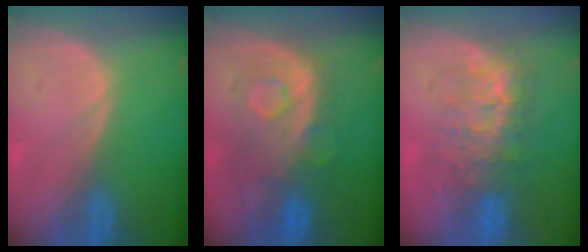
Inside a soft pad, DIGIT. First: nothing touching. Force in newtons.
{"total": 9.6, "press": 8.9, "slide": 3.6}
{"total": 8.0, "press": 7.8, "slide": 1.9}